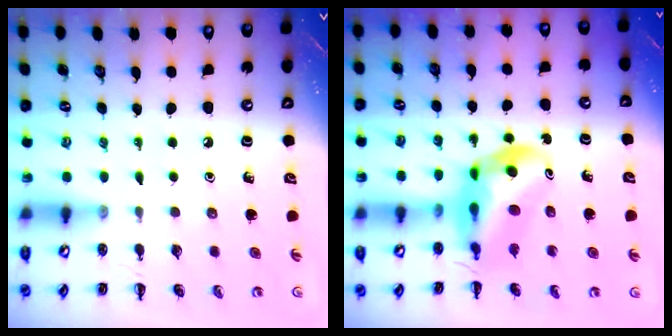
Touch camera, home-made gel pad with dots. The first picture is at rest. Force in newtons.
{"total": 10.4, "press": 9.9, "slide": 3.3}